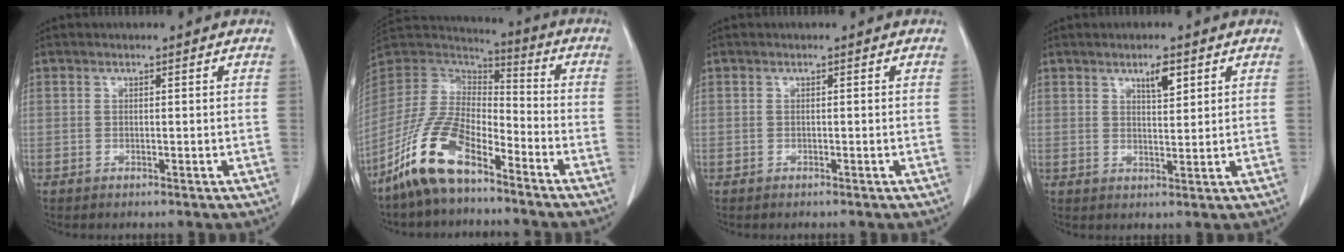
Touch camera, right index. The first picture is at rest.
{"total": 13.5, "force": [-8.9, 4.8, 8.9], "torque": [-0.188, 0.005, -0.177]}
{"total": 0.0}
{"total": 3.6, "force": [2.1, 1.0, 2.8], "torque": [-0.047, -0.004, 0.036]}